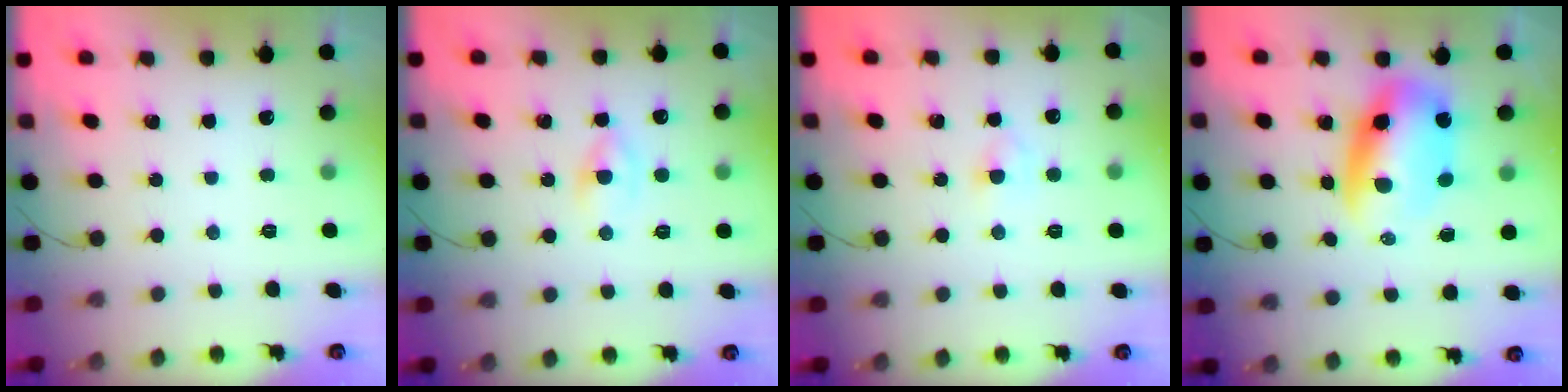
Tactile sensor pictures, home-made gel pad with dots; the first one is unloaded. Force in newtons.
{"total": 1.8, "press": 1.5, "slide": 1.0}
{"total": 2.8, "press": 2.7, "slide": 1.0}
{"total": 10.2, "press": 9.9, "slide": 2.2}